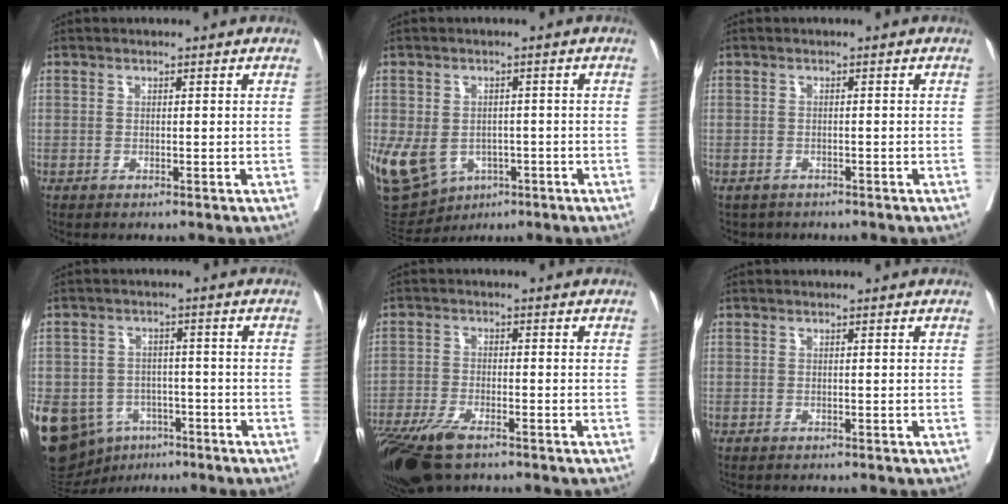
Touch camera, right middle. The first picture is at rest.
{"total": 12.0, "force": [-4.3, 9.1, 6.5], "torque": [-0.143, 0.001, -0.055]}
{"total": 2.7, "force": [-2.3, 1.5, 0.2], "torque": [-0.006, 0.000, -0.033]}
{"total": 19.0, "force": [-9.2, 14.2, 8.7], "torque": [-0.234, 0.000, -0.130]}
{"total": 12.6, "force": [-8.9, 4.2, 7.9], "torque": [-0.167, -0.028, -0.155]}
{"total": 1.4, "force": [-1.3, 0.4, 0.4], "torque": [-0.010, -0.003, -0.018]}